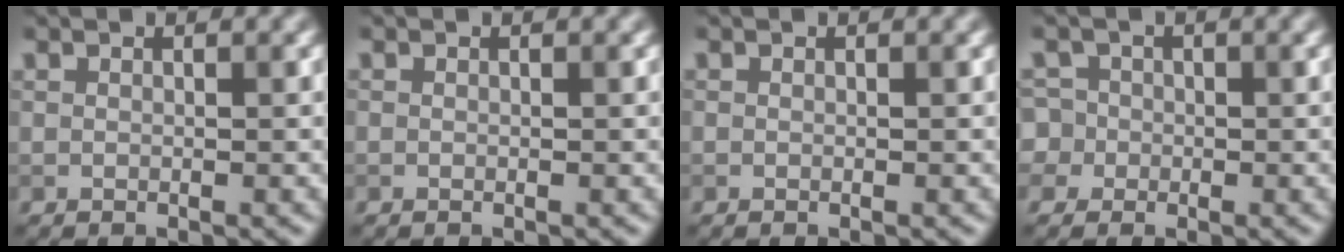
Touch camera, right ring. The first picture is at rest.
{"total": 0.0}
{"total": 0.0}
{"total": 3.8, "force": [0.0, 3.6, 1.1], "torque": [0.006, 0.027, -0.030]}